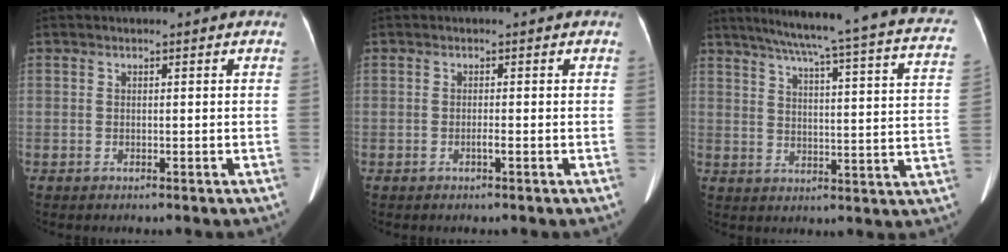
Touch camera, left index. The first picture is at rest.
{"total": 0.6, "force": [-0.3, -0.1, 0.5], "torque": [-0.011, 0.001, -0.005]}
{"total": 25.6, "force": [20.8, 1.5, 14.9], "torque": [-0.218, -0.025, 0.244]}